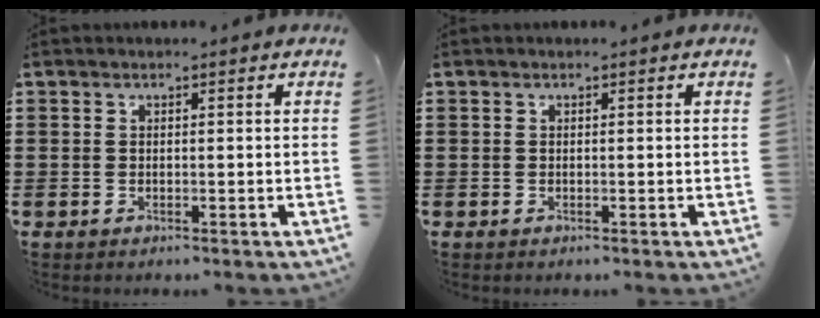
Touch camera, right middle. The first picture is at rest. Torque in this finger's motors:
{"motor_torque": [0.08, -0.07, -0.02, 0.01]}